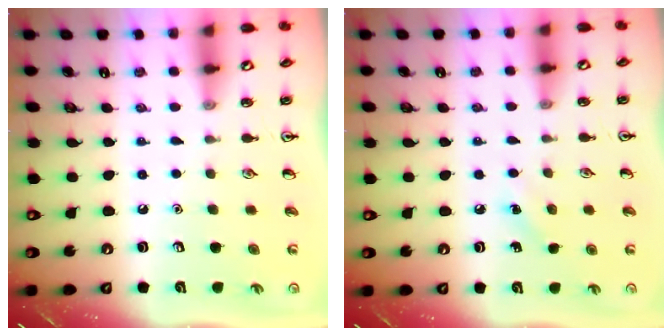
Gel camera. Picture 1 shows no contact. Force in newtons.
{"total": 6.3, "press": 5.9, "slide": 2.2}